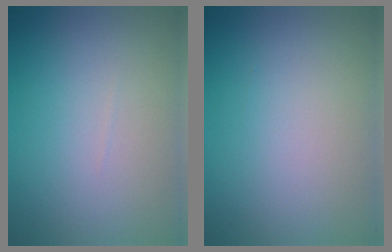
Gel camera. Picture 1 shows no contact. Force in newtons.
{"total": 0.0}